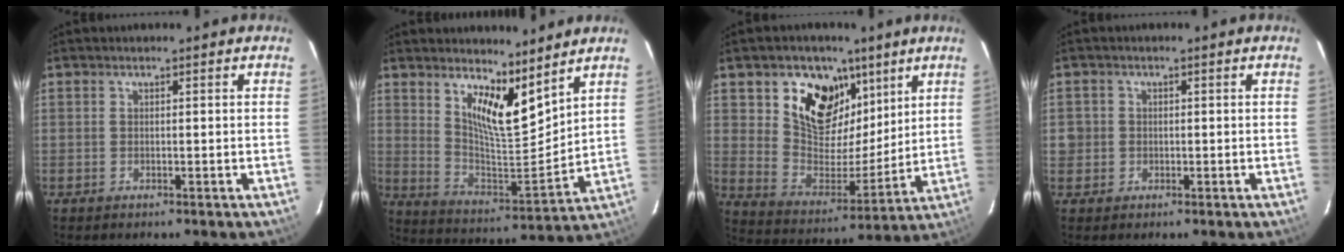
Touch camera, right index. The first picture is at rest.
{"total": 12.1, "force": [8.1, 3.3, 8.3], "torque": [-0.135, -0.015, 0.148]}
{"total": 15.7, "force": [8.4, 11.0, 7.4], "torque": [-0.151, 0.000, 0.157]}
{"total": 2.9, "force": [-0.4, 2.9, 0.5], "torque": [-0.012, 0.004, -0.006]}